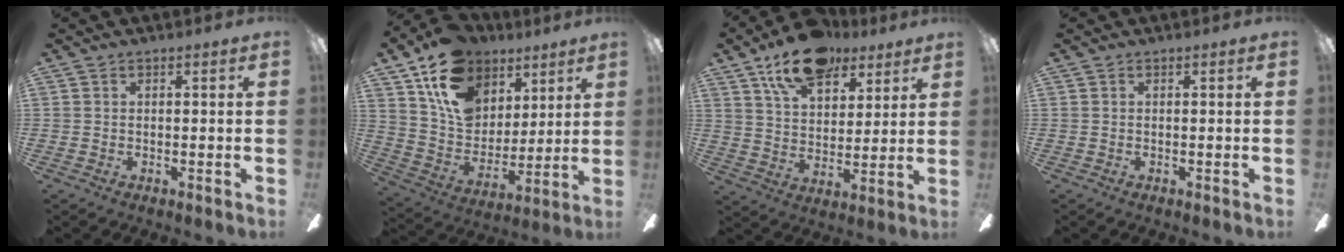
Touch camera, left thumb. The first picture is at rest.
{"total": 18.8, "force": [11.1, 12.8, 8.2], "torque": [-0.148, -0.052, 0.209]}
{"total": 14.9, "force": [10.3, 7.6, 7.5], "torque": [-0.121, -0.045, 0.185]}
{"total": 0.0}